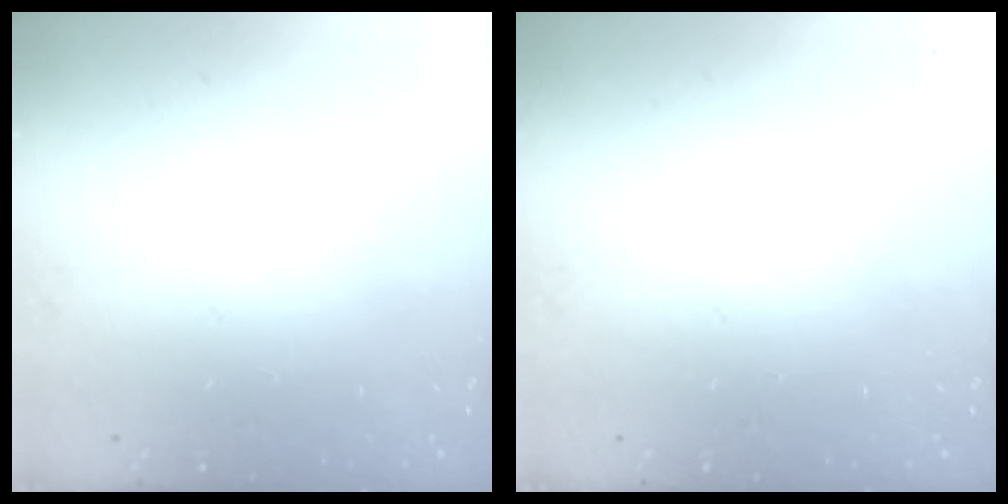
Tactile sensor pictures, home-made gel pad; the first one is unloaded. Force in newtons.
{"total": 0.0}